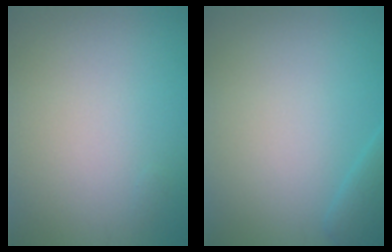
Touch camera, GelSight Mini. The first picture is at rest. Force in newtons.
{"total": 2.0, "press": 2.0, "slide": 0.1}